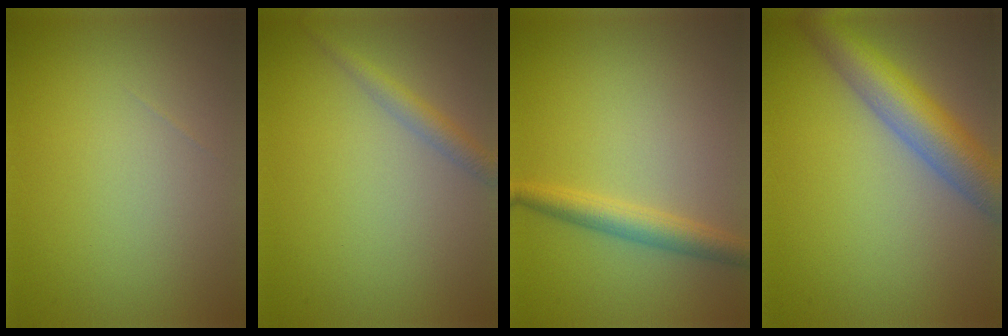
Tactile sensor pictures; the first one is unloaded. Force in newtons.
{"total": 1.9, "press": 1.9, "slide": 0.0}
{"total": 2.9, "press": 2.9, "slide": 0.0}
{"total": 6.9, "press": 6.9, "slide": 0.3}